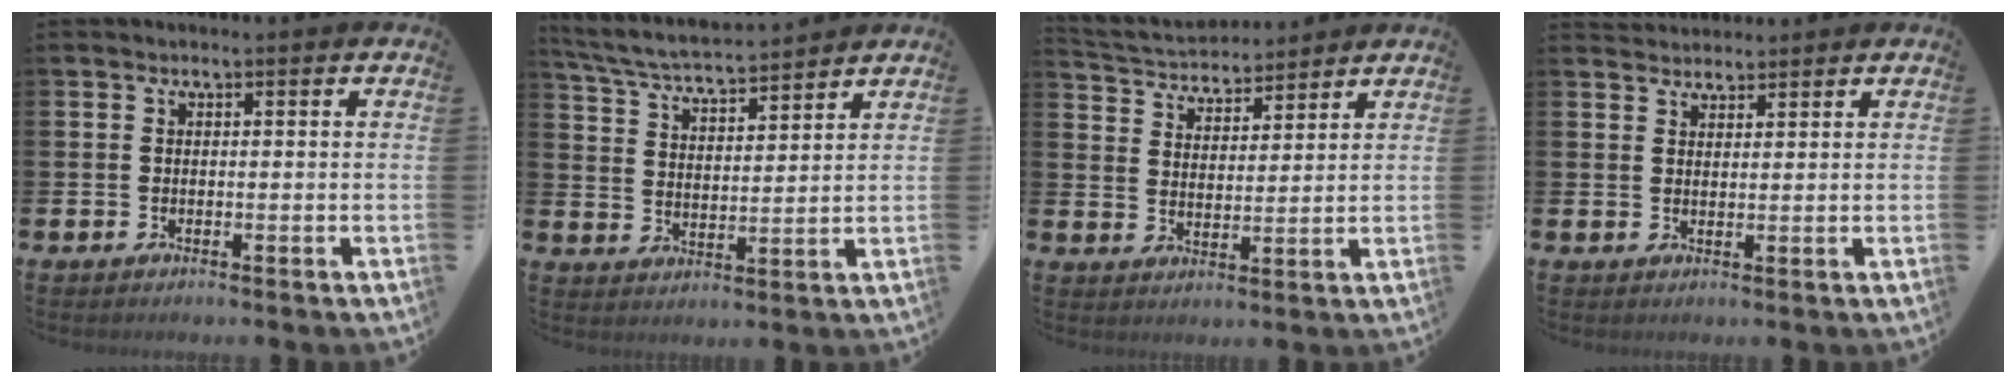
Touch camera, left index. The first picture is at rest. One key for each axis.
{"total": 5.3, "fx": 5.2, "fy": 0.4, "fz": 1.0, "tx": -0.044, "ty": -0.036, "tz": 0.088}
{"total": 4.1, "fx": 3.9, "fy": 1.2, "fz": -0.2, "tx": -0.020, "ty": -0.027, "tz": 0.067}
{"total": 2.4, "fx": 2.3, "fy": 0.7, "fz": -0.2, "tx": -0.001, "ty": -0.008, "tz": 0.044}